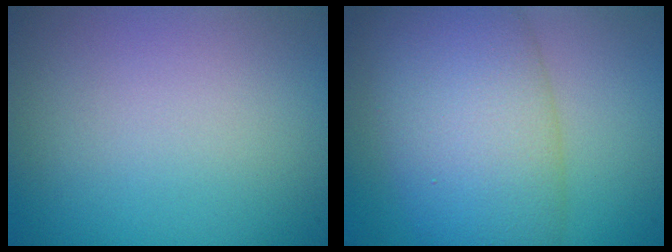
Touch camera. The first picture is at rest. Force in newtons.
{"total": 10.1, "press": 10.1, "slide": 0.3}